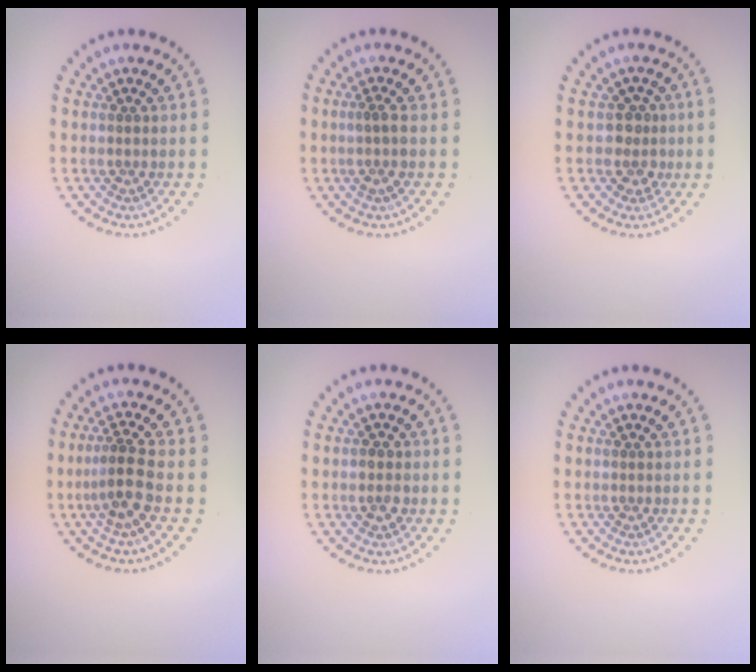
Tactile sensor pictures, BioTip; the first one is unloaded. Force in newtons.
{"total": 1.3, "press": 1.1, "slide": 0.7}
{"total": 2.2, "press": 1.8, "slide": 1.2}
{"total": 2.8, "press": 2.3, "slide": 1.7}
{"total": 1.5, "press": 1.5, "slide": 0.2}
{"total": 0.0}